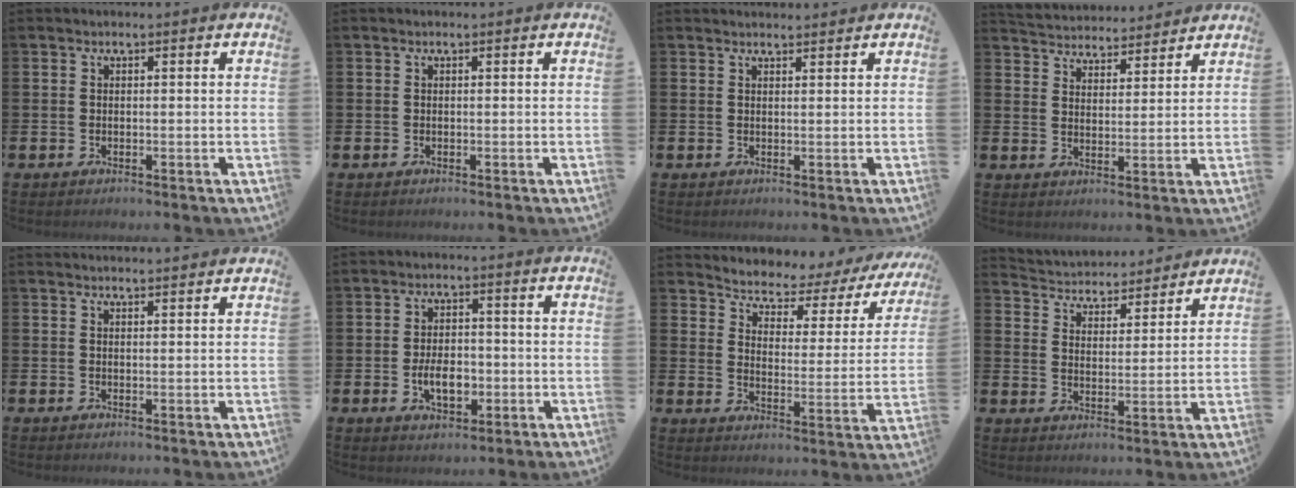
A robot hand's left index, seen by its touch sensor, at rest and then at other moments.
{"total": 0.0}
{"total": 1.3, "force": [1.3, 0.1, 0.0], "torque": [0.006, -0.006, 0.022]}
{"total": 4.7, "force": [4.6, 0.8, -0.4], "torque": [-0.016, -0.031, 0.084]}
{"total": 1.3, "force": [1.3, -0.1, 0.0], "torque": [0.006, -0.008, 0.023]}
{"total": 4.7, "force": [-1.1, 2.8, 3.7], "torque": [-0.050, 0.000, -0.023]}
{"total": 4.4, "force": [4.2, 1.5, 0.4], "torque": [-0.040, -0.040, 0.063]}
{"total": 4.3, "force": [4.1, 1.1, -0.4], "torque": [-0.023, -0.036, 0.069]}